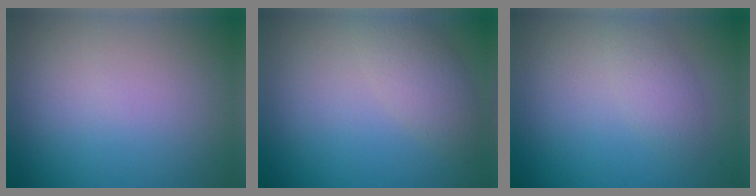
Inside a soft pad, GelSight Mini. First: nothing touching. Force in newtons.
{"total": 3.0, "press": 3.0, "slide": 0.1}
{"total": 2.2, "press": 2.2, "slide": 0.1}